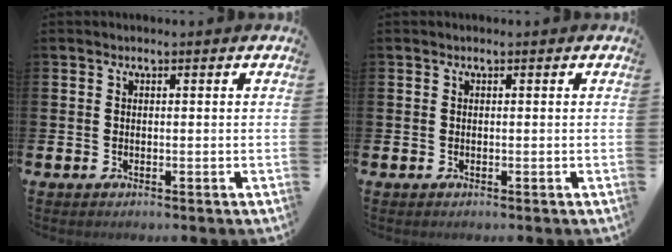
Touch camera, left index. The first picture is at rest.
{"total": 0.0}